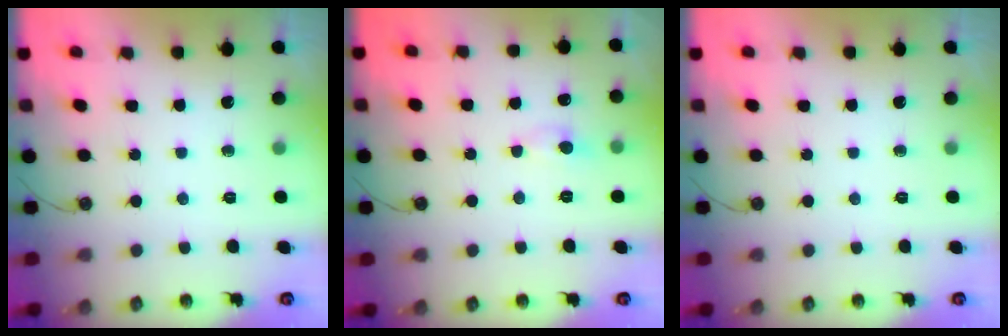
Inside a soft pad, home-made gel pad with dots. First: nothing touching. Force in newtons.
{"total": 1.0, "press": 0.7, "slide": 0.7}
{"total": 0.0}